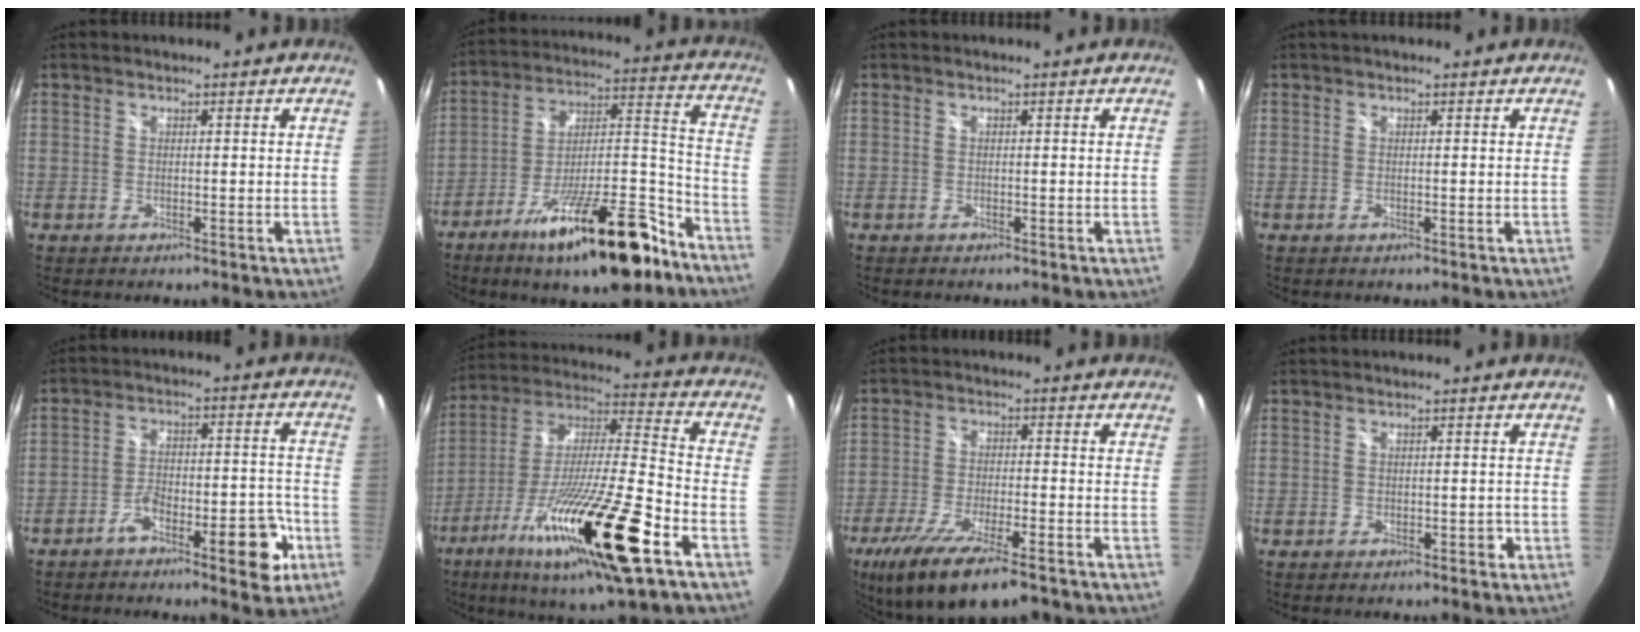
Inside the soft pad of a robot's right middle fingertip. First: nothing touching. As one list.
[{"total": 22.7, "force": [-15.0, 6.1, 15.9], "torque": [-0.252, 0.002, -0.234]}, {"total": 0.0}, {"total": 1.4, "force": [1.0, 0.6, 0.8], "torque": [-0.011, 0.007, 0.012]}, {"total": 10.0, "force": [-5.8, 3.1, 7.4], "torque": [-0.119, 0.013, -0.080]}, {"total": 25.8, "force": [-13.1, 3.1, 22.0], "torque": [-0.398, -0.057, -0.230]}, {"total": 15.5, "force": [-10.9, 3.8, 10.4], "torque": [-0.211, -0.049, -0.185]}, {"total": 1.1, "force": [-0.5, 0.9, 0.4], "torque": [-0.003, 0.001, -0.004]}]